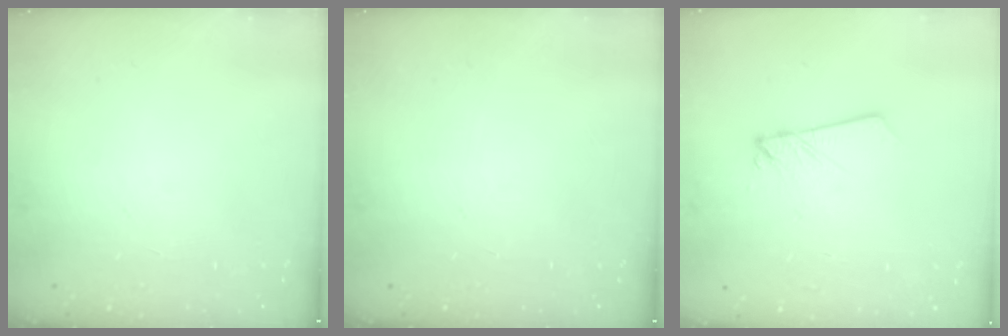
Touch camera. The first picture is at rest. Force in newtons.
{"total": 0.0}
{"total": 2.0, "press": 2.0, "slide": 0.2}